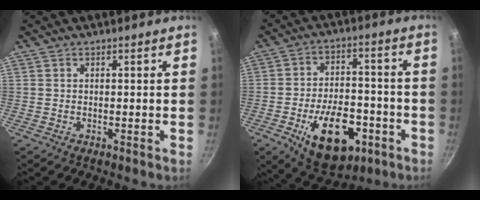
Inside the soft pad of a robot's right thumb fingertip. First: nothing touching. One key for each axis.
{"total": 17.3, "fx": -6.8, "fy": 10.0, "fz": 12.4, "tx": -0.159, "ty": 0.032, "tz": -0.093}